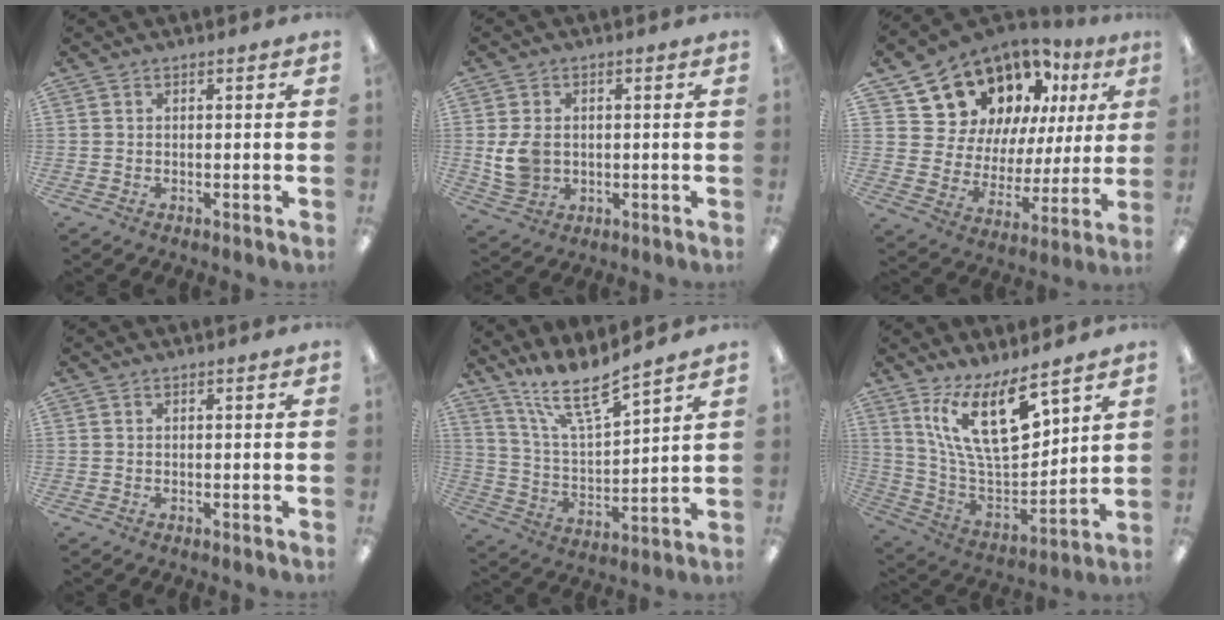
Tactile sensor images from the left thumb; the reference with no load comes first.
{"total": 7.3, "force": [-0.1, 5.8, 4.4], "torque": [-0.093, 0.007, 0.002]}
{"total": 14.7, "force": [11.6, 8.2, 3.8], "torque": [-0.098, -0.086, 0.220]}
{"total": 0.0}
{"total": 12.8, "force": [11.1, 1.4, 6.2], "torque": [-0.130, -0.072, 0.192]}
{"total": 19.4, "force": [10.9, 7.9, 14.0], "torque": [-0.265, -0.057, 0.190]}